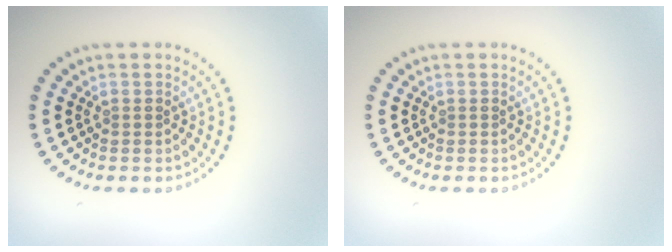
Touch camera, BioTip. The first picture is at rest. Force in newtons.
{"total": 0.0}